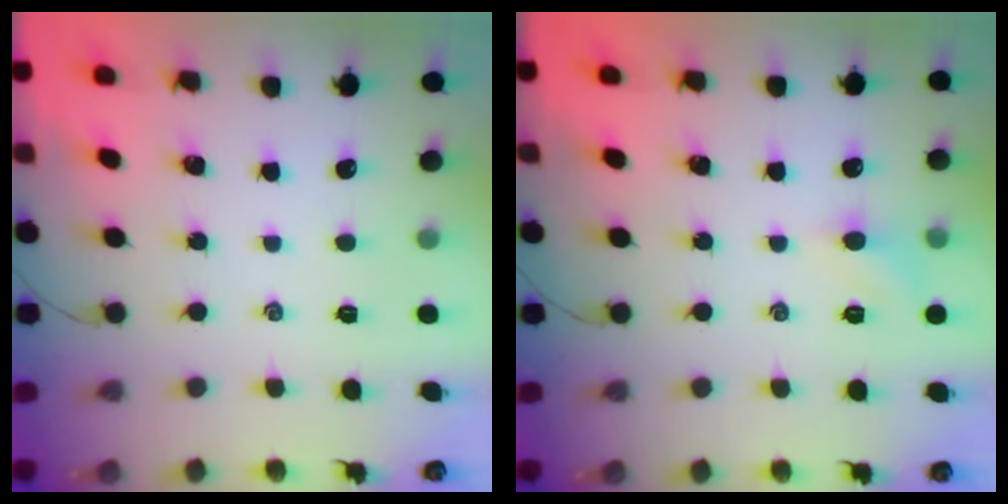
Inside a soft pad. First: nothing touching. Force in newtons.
{"total": 5.6, "press": 5.3, "slide": 1.9}